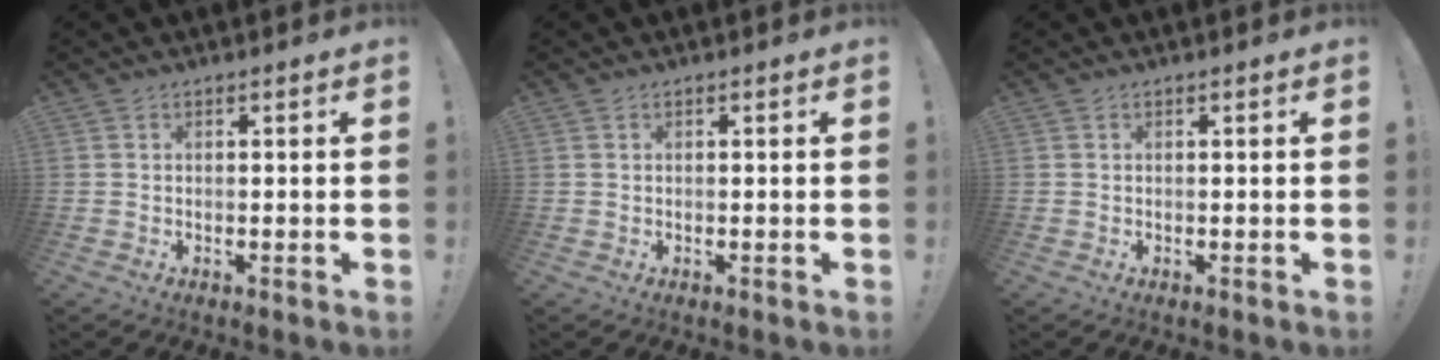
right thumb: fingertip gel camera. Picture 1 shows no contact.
{"total": 0.0}
{"total": 0.0}